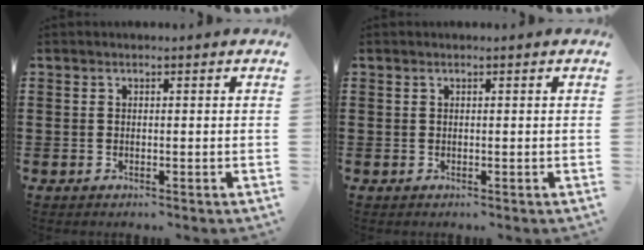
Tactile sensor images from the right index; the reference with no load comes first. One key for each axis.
{"total": 0.0}